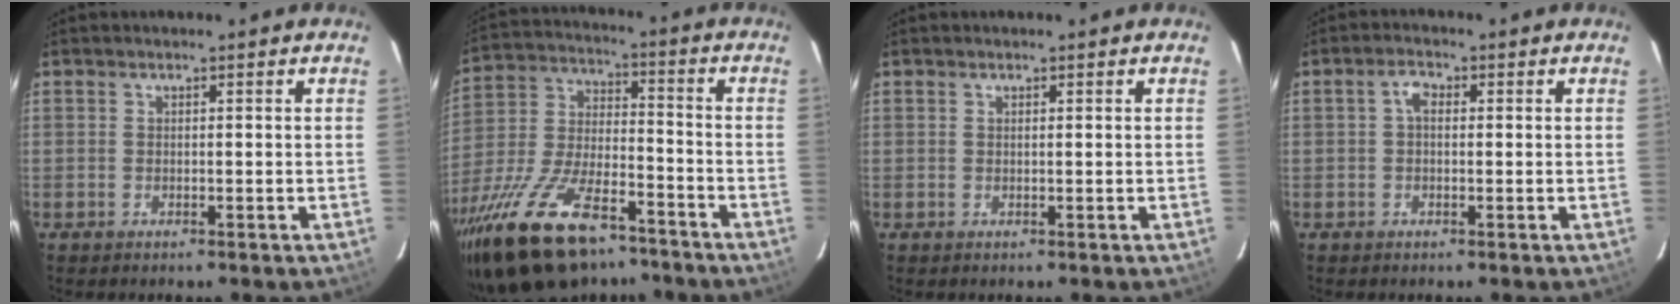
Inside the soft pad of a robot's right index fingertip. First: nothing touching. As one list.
[{"total": 24.8, "force": [-17.2, 10.0, 14.7], "torque": [-0.301, -0.026, -0.289]}, {"total": 0.0}, {"total": 2.2, "force": [0.2, 1.4, 1.7], "torque": [-0.034, 0.010, 0.002]}]